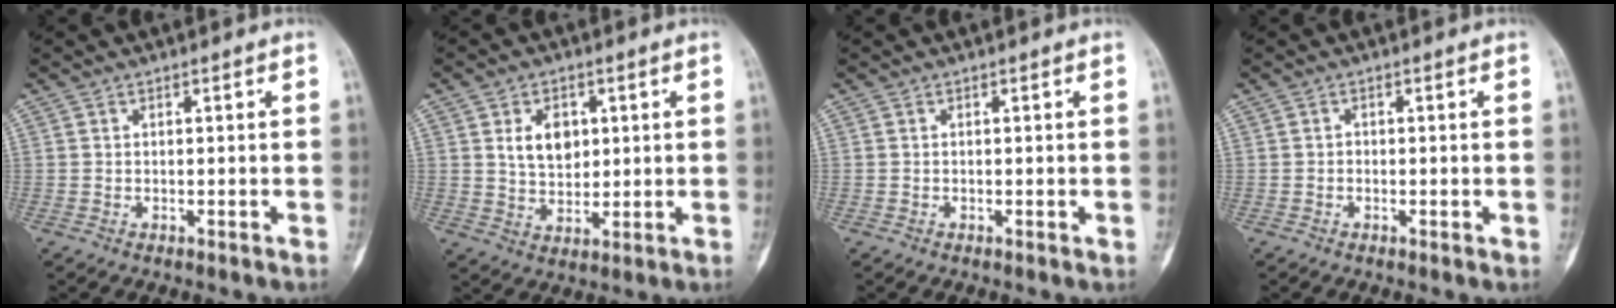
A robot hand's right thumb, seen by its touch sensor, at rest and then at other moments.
{"total": 7.1, "force": [2.0, 5.0, 4.6], "torque": [-0.050, -0.012, 0.040]}
{"total": 0.0}
{"total": 1.0, "force": [-0.2, 0.6, 0.7], "torque": [-0.002, 0.001, -0.005]}